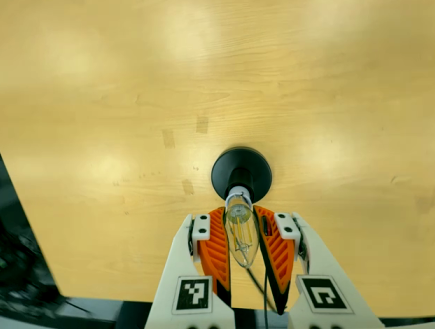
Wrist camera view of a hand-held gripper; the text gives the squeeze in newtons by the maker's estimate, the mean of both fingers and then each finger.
{"total": 19.7, "left": 19.7, "right": 19.7}